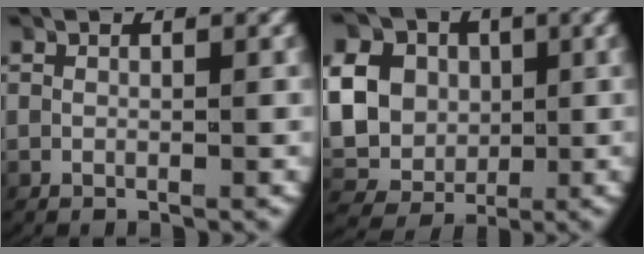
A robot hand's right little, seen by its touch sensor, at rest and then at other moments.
{"total": 13.5, "force": [0.8, 12.5, 5.0], "torque": [-0.152, -0.029, 0.008]}